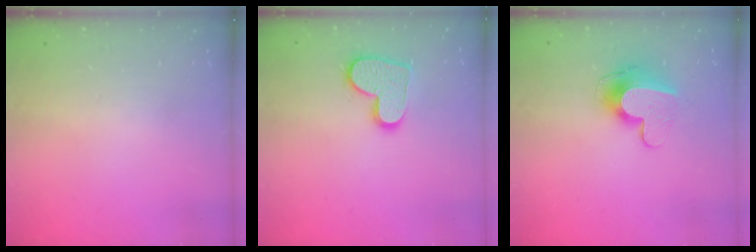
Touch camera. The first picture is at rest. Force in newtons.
{"total": 13.8, "press": 13.8, "slide": 1.0}
{"total": 11.4, "press": 11.3, "slide": 1.0}